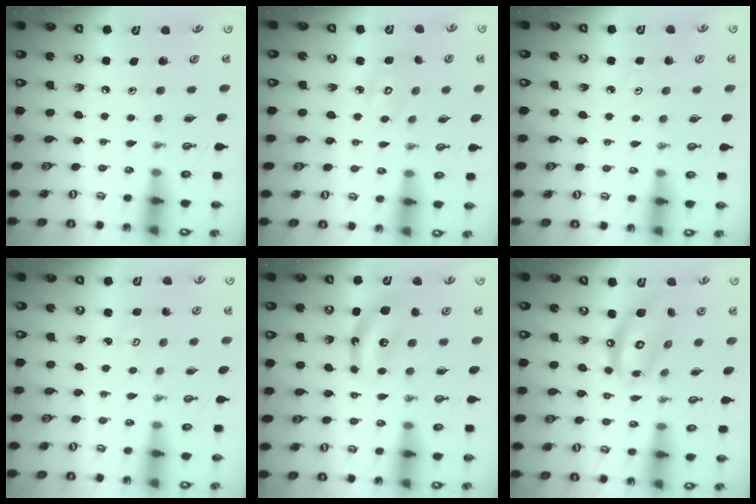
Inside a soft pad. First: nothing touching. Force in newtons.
{"total": 3.2, "press": 3.2, "slide": 0.2}
{"total": 2.8, "press": 2.8, "slide": 0.4}
{"total": 2.1, "press": 2.1, "slide": 0.2}
{"total": 6.9, "press": 6.9, "slide": 0.5}
{"total": 12.5, "press": 12.5, "slide": 1.3}